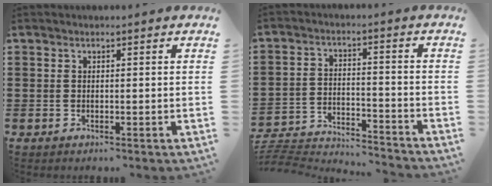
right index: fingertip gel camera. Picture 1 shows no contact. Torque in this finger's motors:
{"motor_torque": [-1.51, 0.63, -1.05, -0.21]}